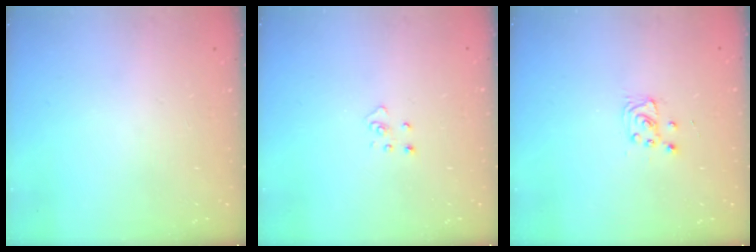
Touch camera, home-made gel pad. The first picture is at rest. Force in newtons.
{"total": 3.1, "press": 3.1, "slide": 0.2}
{"total": 4.4, "press": 4.4, "slide": 0.5}